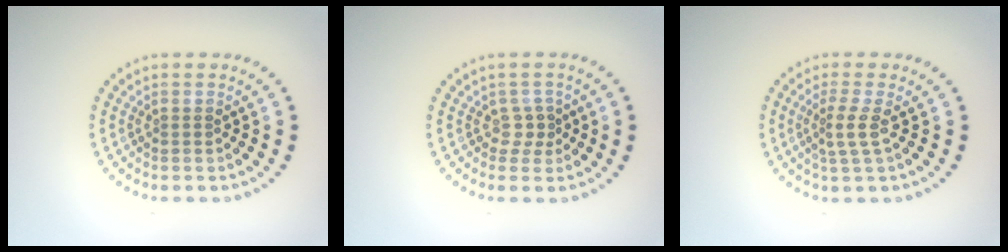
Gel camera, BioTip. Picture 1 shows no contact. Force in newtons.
{"total": 1.4, "press": 0.9, "slide": 1.0}
{"total": 2.1, "press": 1.5, "slide": 1.5}